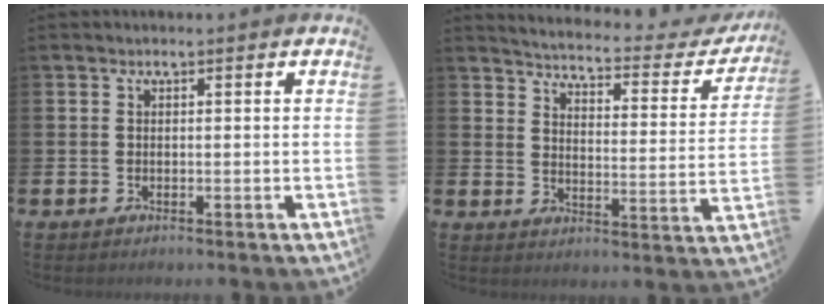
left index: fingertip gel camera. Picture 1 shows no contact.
{"total": 4.0, "force": [3.8, 0.6, 1.2], "torque": [-0.041, -0.036, 0.056]}